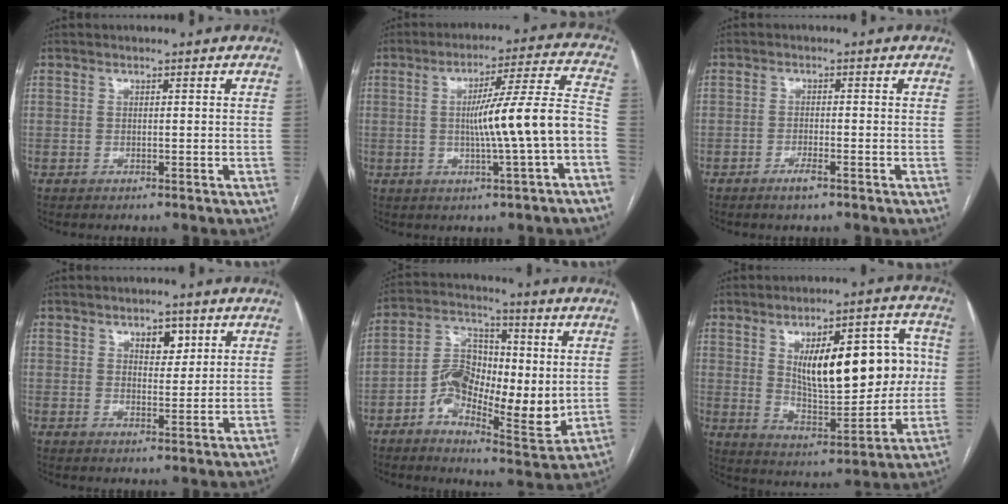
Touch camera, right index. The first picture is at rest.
{"total": 12.1, "force": [-2.4, -0.6, 11.8], "torque": [-0.180, 0.016, -0.036]}
{"total": 2.2, "force": [-1.5, 0.3, 1.6], "torque": [-0.030, -0.001, -0.025]}
{"total": 3.8, "force": [1.9, 2.0, 2.6], "torque": [-0.036, 0.003, 0.030]}
{"total": 13.4, "force": [-1.3, 7.0, 11.3], "torque": [-0.210, 0.017, -0.022]}
{"total": 18.5, "force": [3.1, 7.2, 16.8], "torque": [-0.246, 0.027, 0.058]}